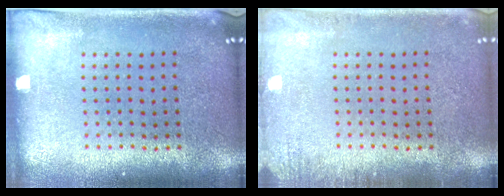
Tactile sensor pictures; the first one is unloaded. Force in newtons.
{"total": 1.4, "press": 1.4, "slide": 0.2}